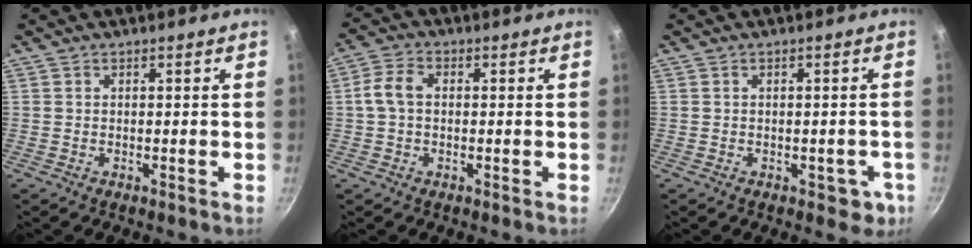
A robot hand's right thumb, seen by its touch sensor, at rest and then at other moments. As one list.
[{"total": 5.2, "force": [0.2, 3.5, 3.9], "torque": [-0.080, 0.017, -0.002]}, {"total": 3.2, "force": [-1.5, 2.1, 1.9], "torque": [0.001, 0.008, -0.016]}]